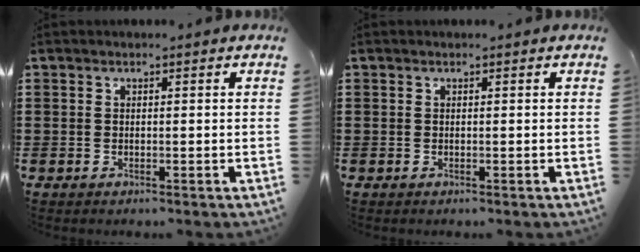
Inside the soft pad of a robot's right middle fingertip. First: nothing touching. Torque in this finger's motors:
{"motor_torque": [-0.19, 0.28, 0.01, 0.02]}